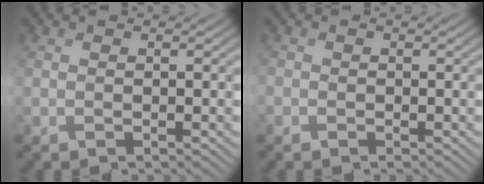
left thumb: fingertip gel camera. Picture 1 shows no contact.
{"total": 0.8, "force": [-0.3, 0.7, 0.0], "torque": [0.001, -0.005, -0.011]}